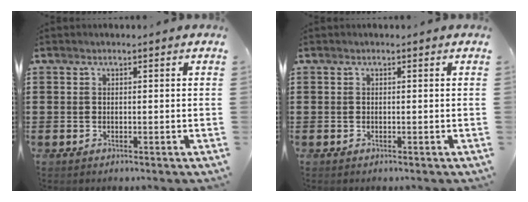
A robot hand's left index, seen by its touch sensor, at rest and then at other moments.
{"total": 0.0}